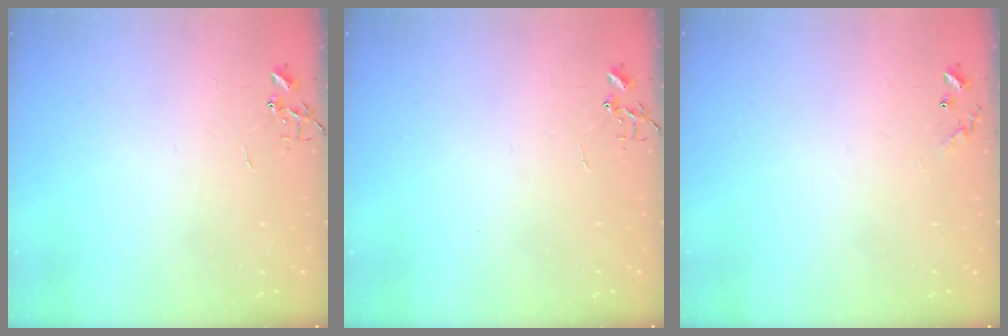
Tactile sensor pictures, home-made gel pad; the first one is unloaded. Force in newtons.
{"total": 0.0}
{"total": 6.6, "press": 6.6, "slide": 0.5}